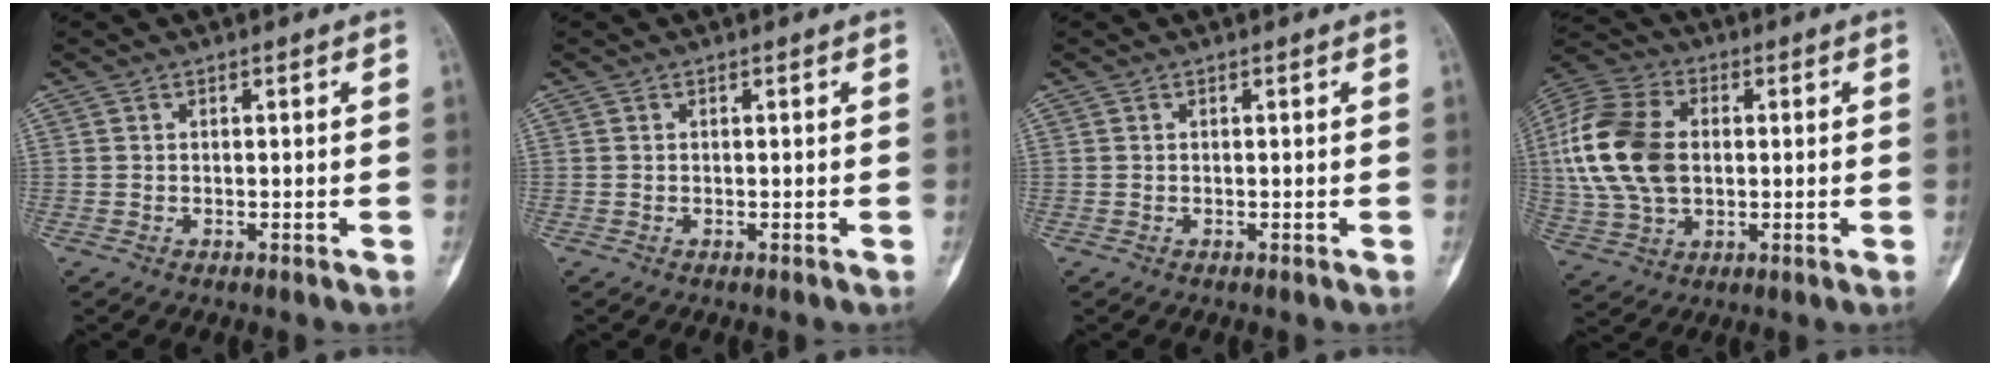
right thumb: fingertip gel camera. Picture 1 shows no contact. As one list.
[{"total": 0.0}, {"total": 0.0}, {"total": 17.8, "force": [1.4, 11.9, 13.2], "torque": [-0.270, 0.013, 0.027]}]